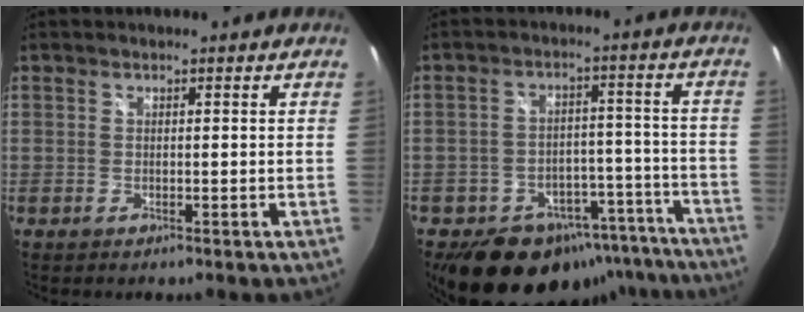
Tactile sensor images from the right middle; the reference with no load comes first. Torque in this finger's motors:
{"motor_torque": [0.89, -1.25, 0.25, 0.08]}